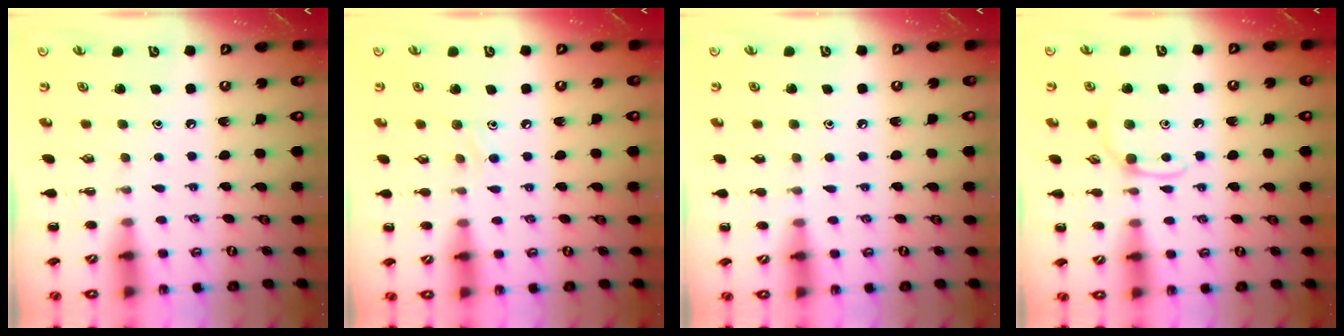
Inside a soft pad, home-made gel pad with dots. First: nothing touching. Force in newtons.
{"total": 5.7, "press": 5.4, "slide": 1.9}
{"total": 2.9, "press": 2.6, "slide": 1.2}
{"total": 4.6, "press": 4.4, "slide": 1.4}